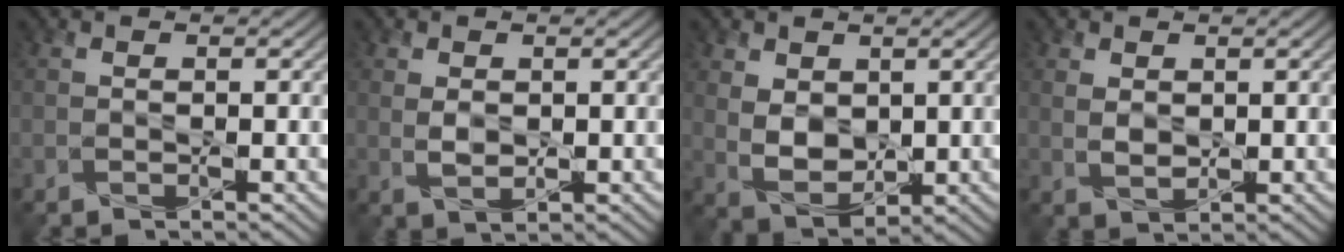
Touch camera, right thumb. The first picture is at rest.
{"total": 2.3, "force": [0.5, 1.5, 1.6], "torque": [-0.038, -0.002, 0.013]}
{"total": 5.2, "force": [1.7, 3.7, 3.3], "torque": [-0.079, -0.008, 0.039]}
{"total": 2.3, "force": [1.0, 1.5, 1.4], "torque": [-0.037, -0.004, 0.022]}